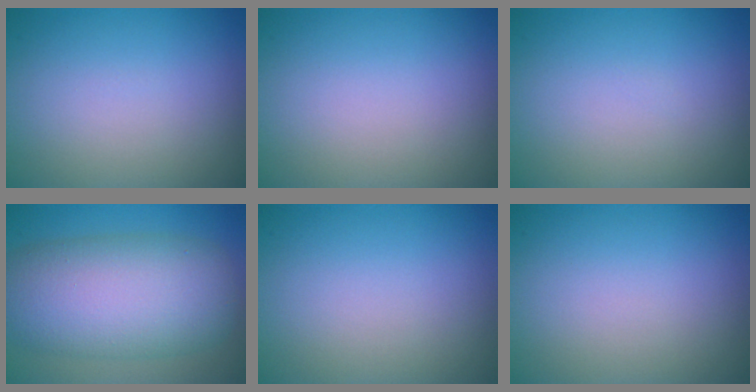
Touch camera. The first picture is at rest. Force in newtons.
{"total": 0.0}
{"total": 0.0}
{"total": 10.7, "press": 10.7, "slide": 0.4}
{"total": 0.0}
{"total": 0.0}